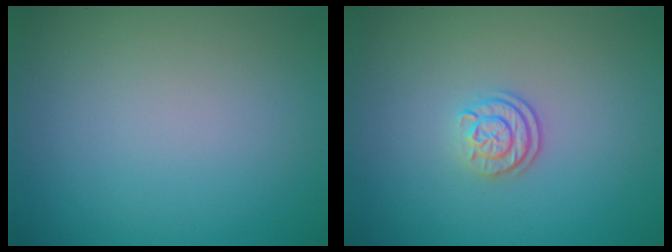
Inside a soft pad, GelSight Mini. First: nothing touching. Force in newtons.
{"total": 2.3, "press": 1.7, "slide": 1.5}